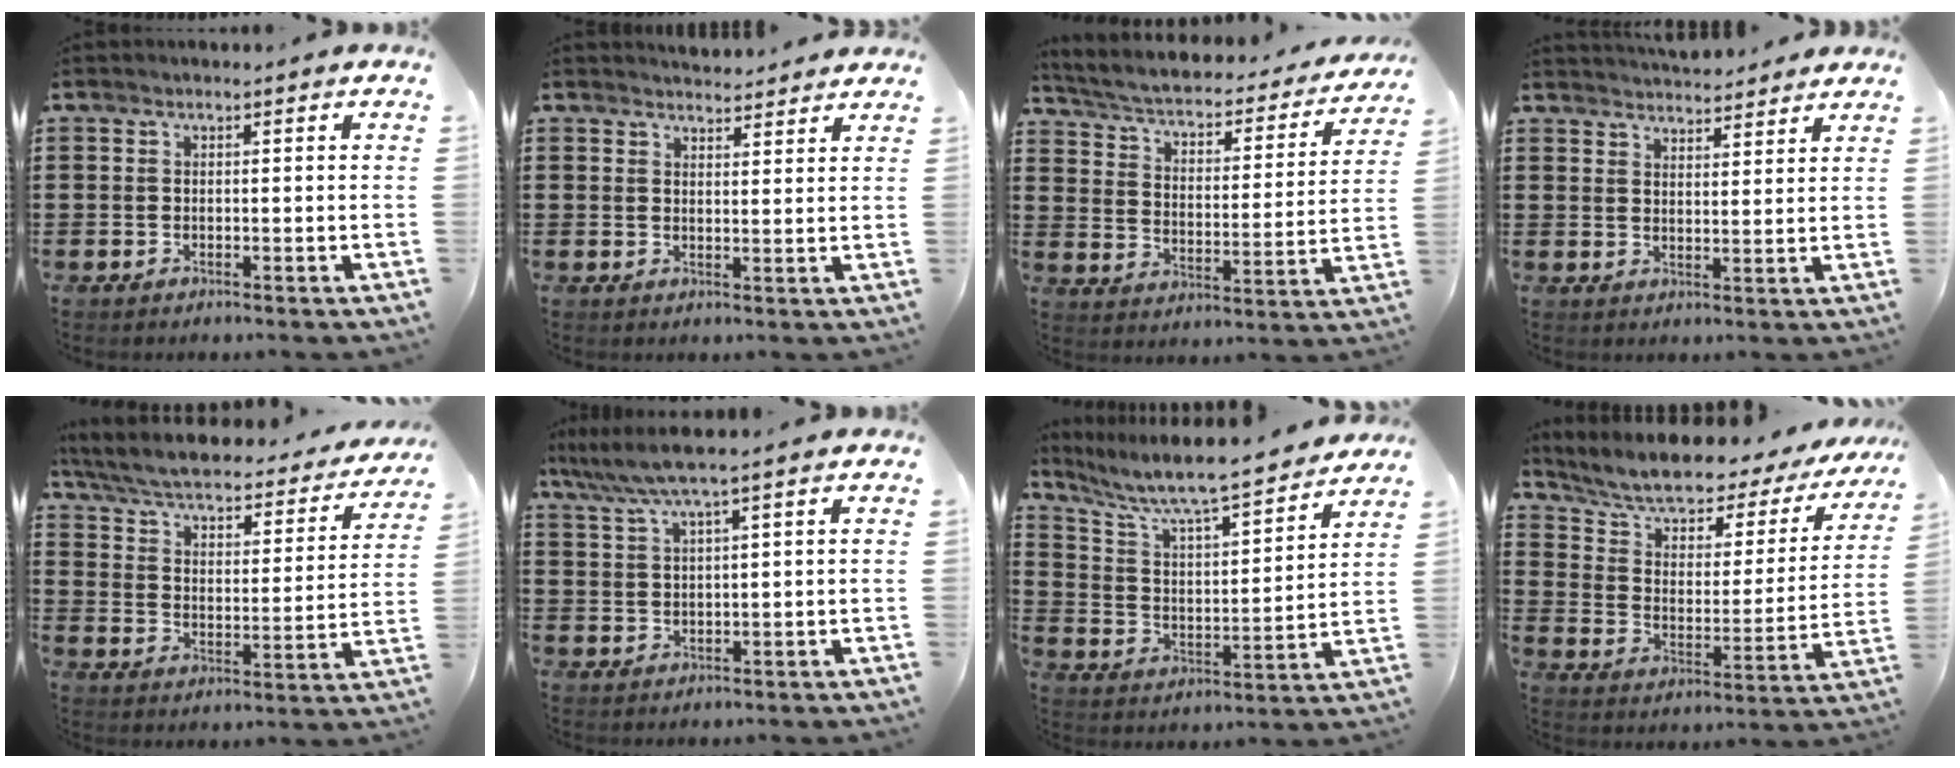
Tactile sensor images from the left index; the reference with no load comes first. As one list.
[{"total": 3.0, "force": [3.0, 0.3, 0.1], "torque": [-0.002, -0.013, 0.055]}, {"total": 3.0, "force": [2.4, 0.7, 1.6], "torque": [-0.047, -0.026, 0.029]}, {"total": 4.0, "force": [4.0, 0.2, 0.3], "torque": [-0.017, -0.016, 0.074]}, {"total": 4.4, "force": [3.7, 0.6, 2.2], "torque": [-0.061, -0.035, 0.055]}, {"total": 4.7, "force": [3.3, -0.3, 3.3], "torque": [-0.074, -0.008, 0.057]}, {"total": 7.1, "force": [6.4, 0.3, 3.1], "torque": [-0.087, -0.052, 0.102]}, {"total": 6.0, "force": [4.9, 2.1, 2.8], "torque": [-0.081, -0.038, 0.079]}]